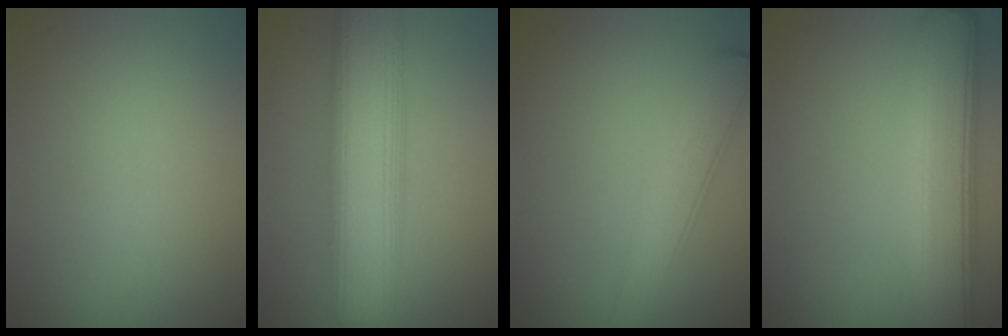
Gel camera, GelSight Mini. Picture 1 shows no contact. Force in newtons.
{"total": 9.6, "press": 9.6, "slide": 0.2}
{"total": 4.4, "press": 4.4, "slide": 0.1}
{"total": 6.9, "press": 6.9, "slide": 0.5}